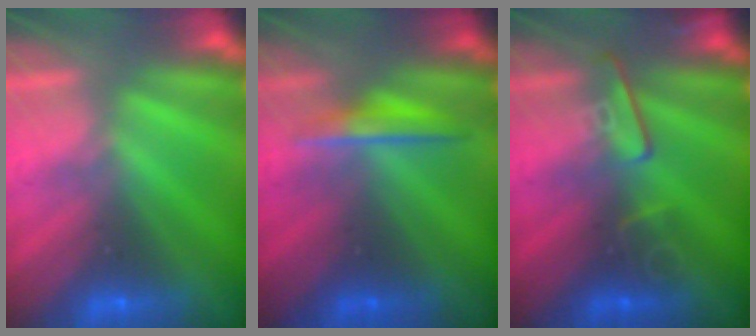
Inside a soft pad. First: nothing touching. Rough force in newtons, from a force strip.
{"total": 1.7}
{"total": 2.5}